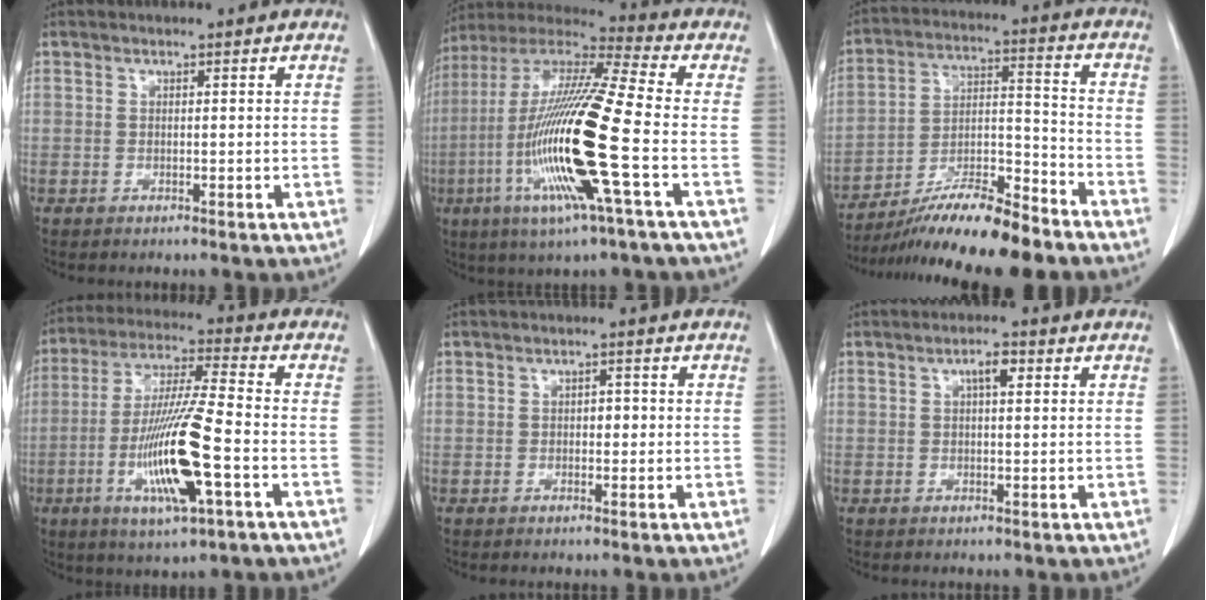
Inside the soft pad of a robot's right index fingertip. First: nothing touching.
{"total": 20.6, "force": [-5.2, 0.3, 20.0], "torque": [-0.423, -0.023, -0.110]}
{"total": 14.5, "force": [-12.1, 0.7, 7.9], "torque": [-0.135, -0.001, -0.211]}
{"total": 14.9, "force": [-4.5, 1.0, 14.2], "torque": [-0.282, -0.017, -0.082]}
{"total": 1.4, "force": [-0.1, 0.9, 1.1], "torque": [-0.011, 0.004, -0.002]}
{"total": 1.3, "force": [0.6, 0.2, 1.1], "torque": [-0.020, 0.001, 0.008]}